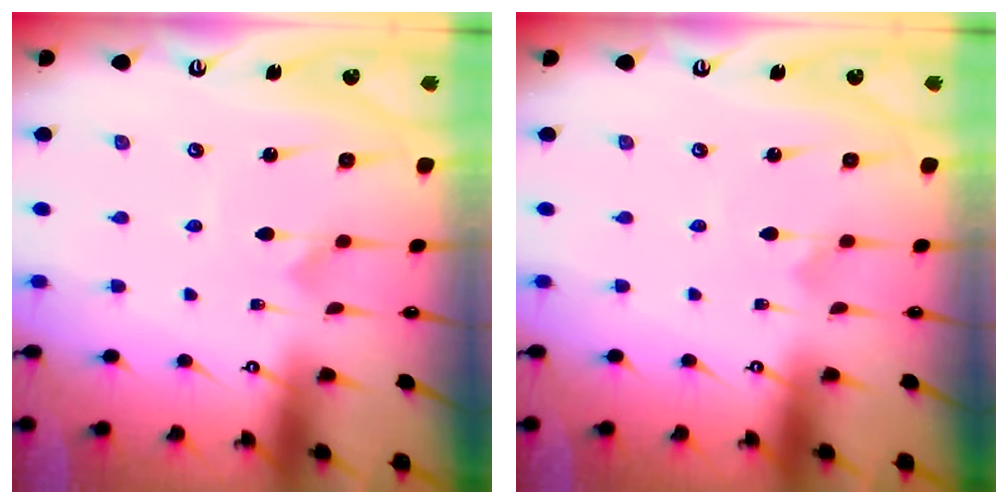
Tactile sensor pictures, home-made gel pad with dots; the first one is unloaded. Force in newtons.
{"total": 0.0}